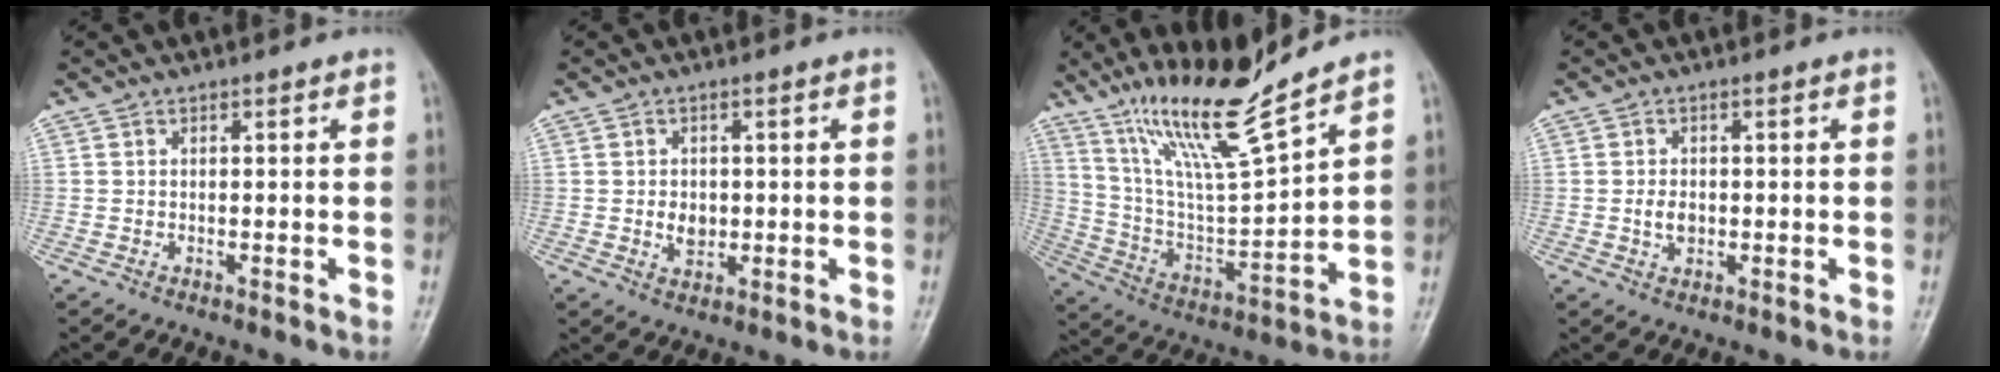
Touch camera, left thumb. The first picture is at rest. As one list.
[{"total": 3.6, "force": [-0.2, 2.7, 2.3], "torque": [-0.028, -0.001, 0.002]}, {"total": 16.0, "force": [12.5, 0.8, 10.0], "torque": [-0.172, -0.072, 0.242]}, {"total": 3.0, "force": [-0.3, 2.1, 2.1], "torque": [-0.034, 0.001, -0.003]}]